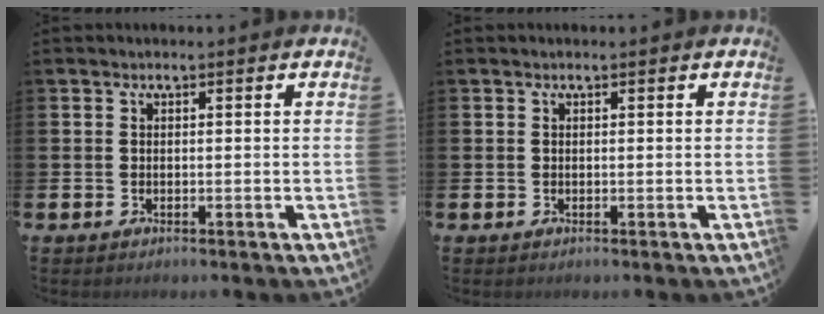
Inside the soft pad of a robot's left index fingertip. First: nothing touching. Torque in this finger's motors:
{"motor_torque": [-0.39, 0.14, -0.17, 0.01]}